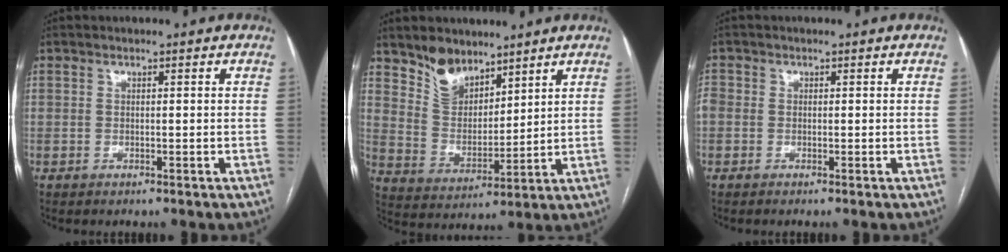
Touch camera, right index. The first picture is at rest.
{"total": 8.4, "force": [6.6, 4.3, 3.0], "torque": [-0.063, 0.000, 0.137]}
{"total": 3.0, "force": [-0.5, 2.6, 1.5], "torque": [-0.057, 0.009, -0.009]}